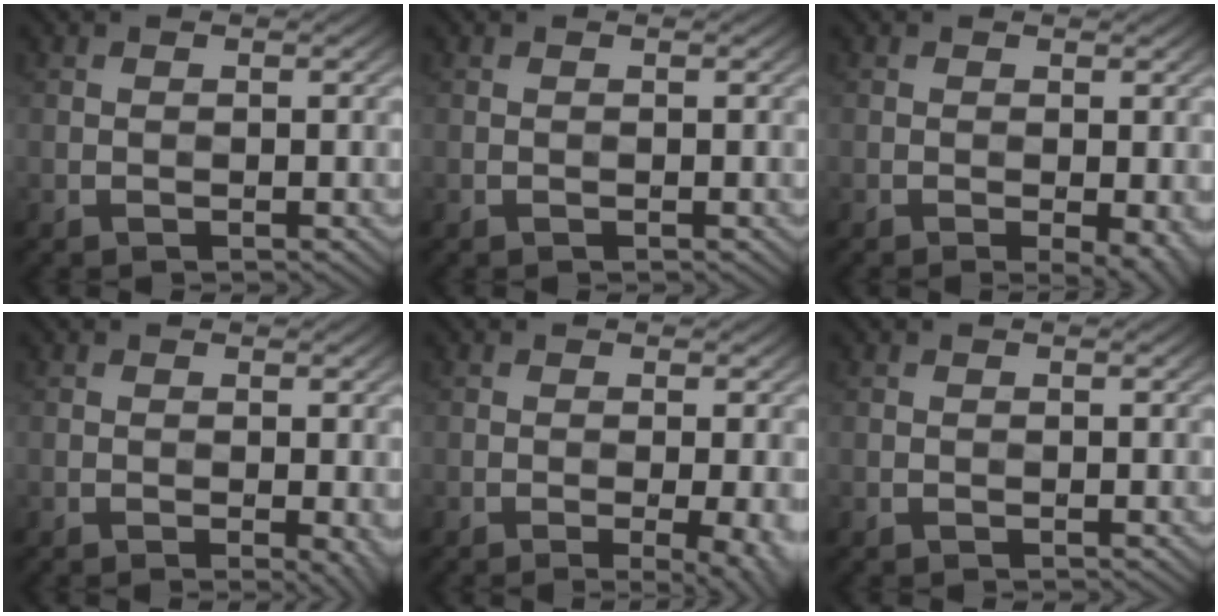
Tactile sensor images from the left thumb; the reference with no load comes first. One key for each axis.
{"total": 0.0}
{"total": 2.8, "fx": -0.9, "fy": 0.8, "fz": 2.6, "tx": -0.036, "ty": -0.008, "tz": -0.009}
{"total": 1.7, "fx": -0.4, "fy": 0.5, "fz": 1.6, "tx": -0.022, "ty": -0.007, "tz": -0.004}
{"total": 4.0, "fx": -1.1, "fy": 0.9, "fz": 3.8, "tx": -0.057, "ty": -0.005, "tz": -0.013}
{"total": 0.0}